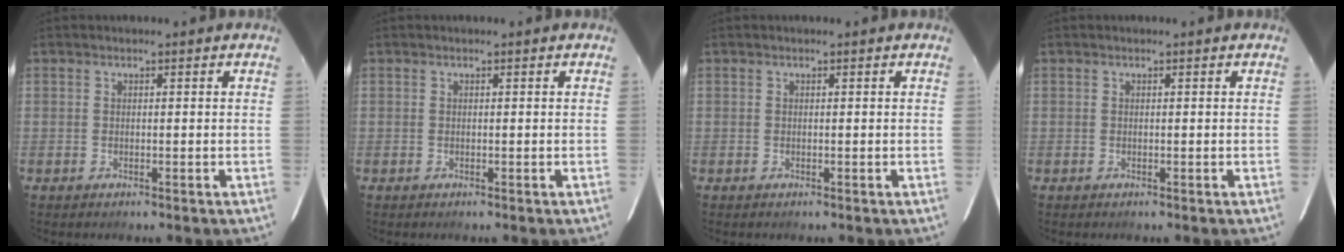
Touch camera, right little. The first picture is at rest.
{"total": 0.0}
{"total": 0.0}
{"total": 0.0}